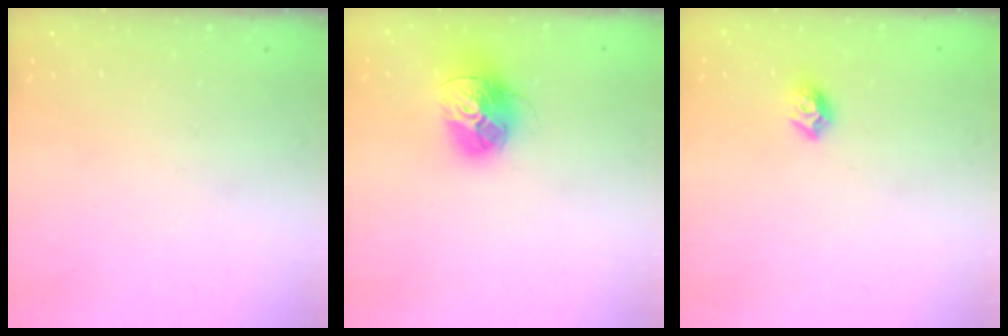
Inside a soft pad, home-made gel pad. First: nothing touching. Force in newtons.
{"total": 15.1, "press": 15.0, "slide": 1.5}
{"total": 7.6, "press": 7.6, "slide": 0.7}